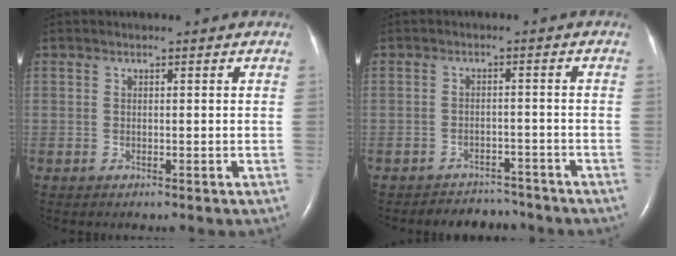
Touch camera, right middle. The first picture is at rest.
{"total": 5.0, "force": [-4.7, 1.6, -0.6], "torque": [0.008, 0.007, -0.067]}